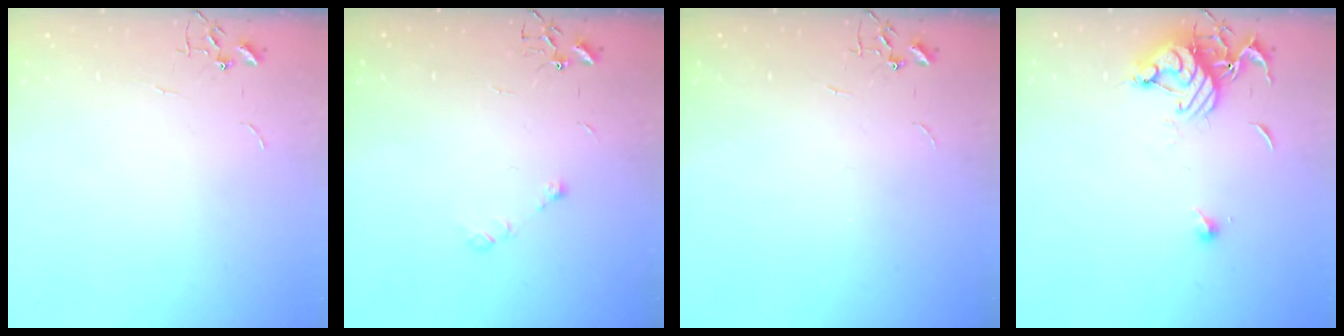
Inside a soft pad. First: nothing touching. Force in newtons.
{"total": 6.2, "press": 6.2, "slide": 0.6}
{"total": 0.0}
{"total": 10.4, "press": 10.4, "slide": 0.8}